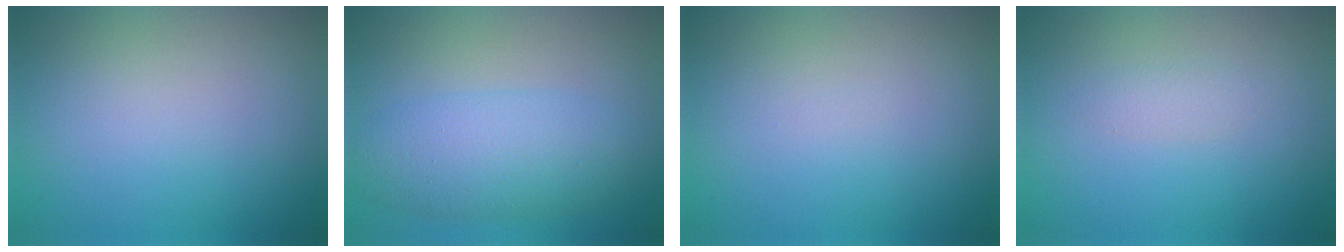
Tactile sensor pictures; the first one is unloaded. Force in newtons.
{"total": 3.4, "press": 3.4, "slide": 0.2}
{"total": 0.0}
{"total": 0.9, "press": 0.9, "slide": 0.0}